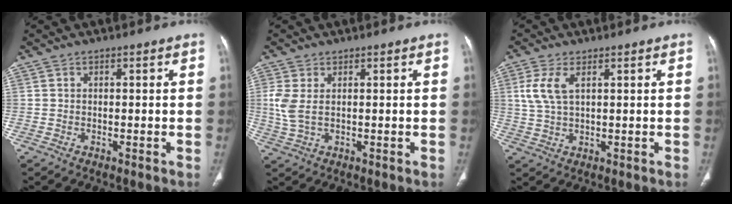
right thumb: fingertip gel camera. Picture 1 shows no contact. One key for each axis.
{"total": 4.1, "fx": 0.7, "fy": 2.0, "fz": 3.5, "tx": -0.092, "ty": 0.000, "tz": 0.021}
{"total": 5.4, "fx": 1.8, "fy": 2.4, "fz": 4.5, "tx": -0.113, "ty": 0.002, "tz": 0.043}